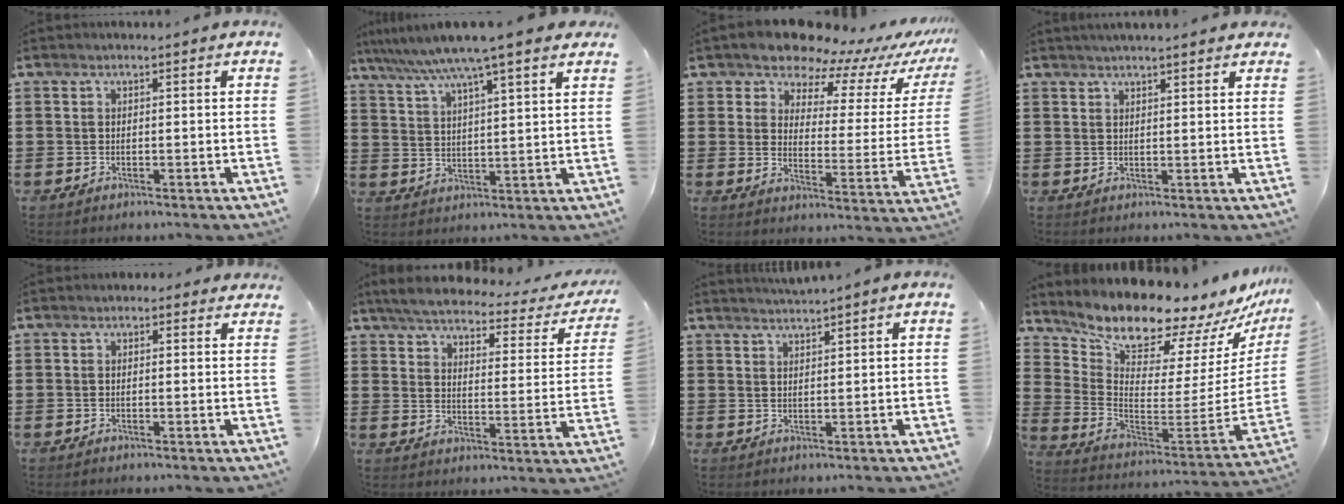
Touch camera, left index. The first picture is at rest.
{"total": 7.6, "force": [6.3, -0.4, 4.3], "torque": [-0.103, -0.028, 0.106]}
{"total": 9.8, "force": [8.8, 3.3, 2.8], "torque": [-0.066, -0.063, 0.147]}
{"total": 2.0, "force": [1.9, 0.1, 0.6], "torque": [-0.016, 0.003, 0.035]}
{"total": 0.7, "force": [-0.2, 0.6, 0.4], "torque": [-0.009, 0.004, -0.005]}
{"total": 4.9, "force": [4.5, 0.6, 2.0], "torque": [-0.064, -0.026, 0.074]}
{"total": 1.1, "force": [1.0, -0.3, 0.4], "torque": [-0.007, 0.000, 0.020]}
{"total": 11.3, "force": [10.8, 1.3, 2.9], "torque": [-0.083, -0.104, 0.182]}